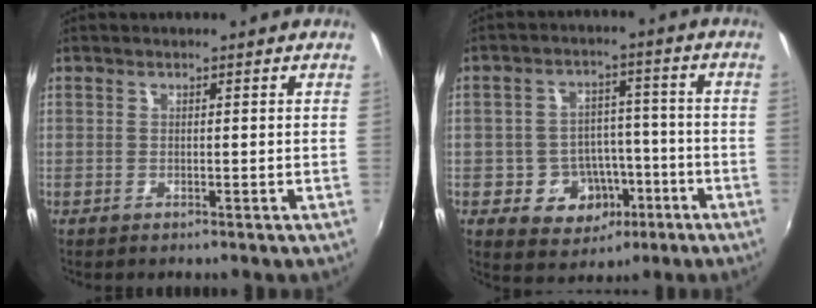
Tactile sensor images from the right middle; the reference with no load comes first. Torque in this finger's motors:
{"motor_torque": [0.66, -0.59, 0.06, 0.02]}